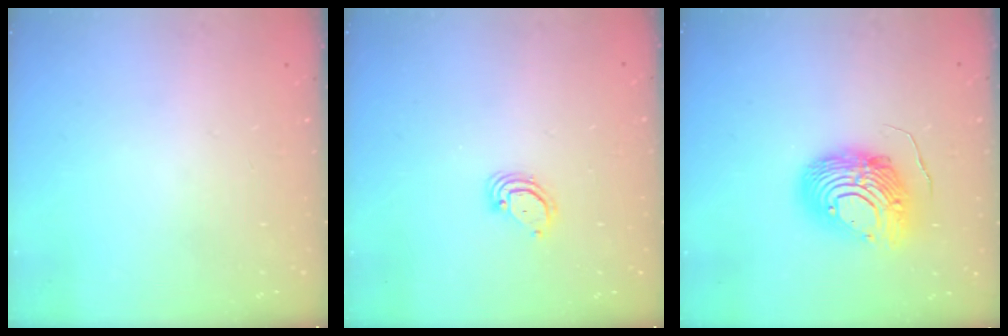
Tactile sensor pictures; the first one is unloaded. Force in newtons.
{"total": 3.2, "press": 3.2, "slide": 0.2}
{"total": 12.2, "press": 12.2, "slide": 1.2}